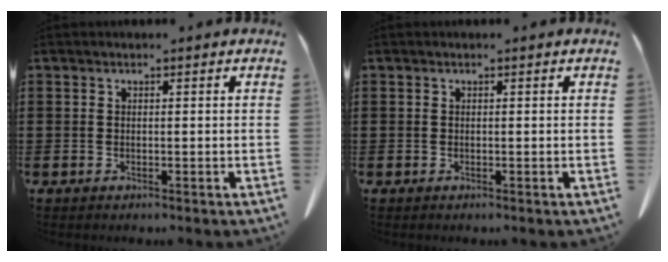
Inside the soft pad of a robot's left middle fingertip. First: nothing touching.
{"total": 0.0}